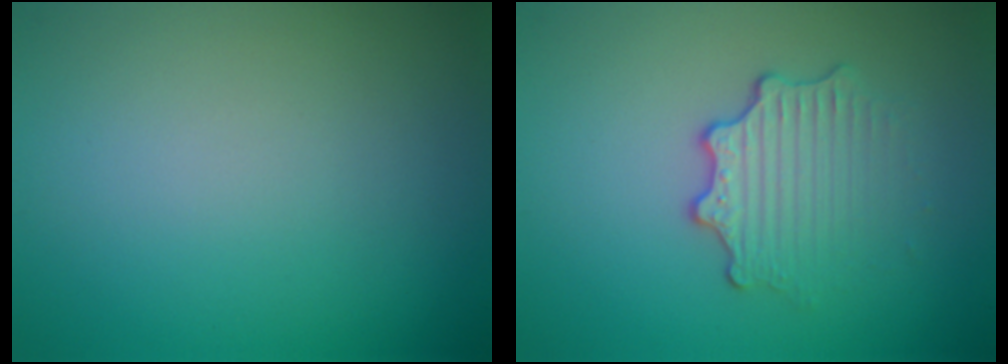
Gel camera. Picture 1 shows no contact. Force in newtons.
{"total": 3.2, "press": 2.5, "slide": 1.9}